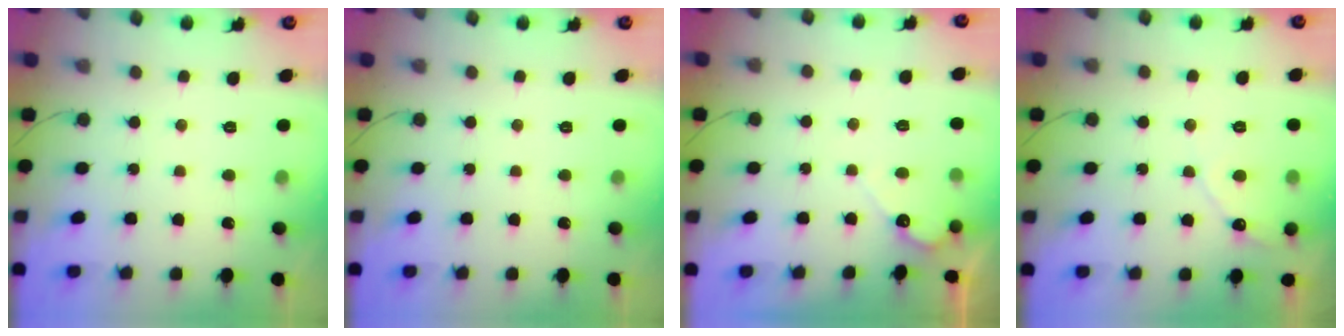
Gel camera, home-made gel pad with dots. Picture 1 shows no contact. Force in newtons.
{"total": 0.0}
{"total": 3.7, "press": 3.7, "slide": 0.2}
{"total": 5.2, "press": 5.2, "slide": 0.5}